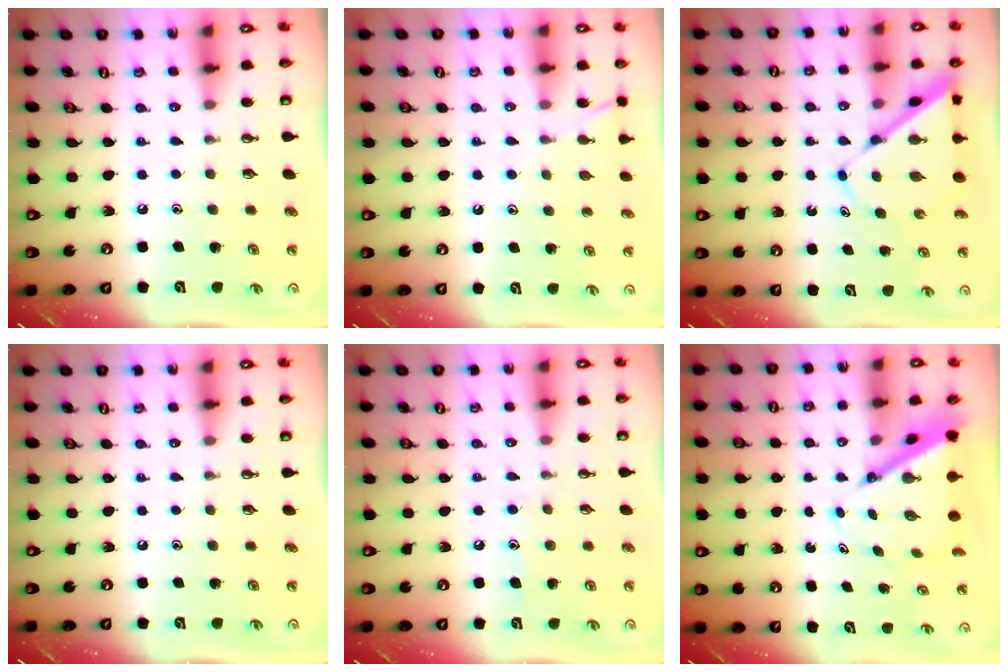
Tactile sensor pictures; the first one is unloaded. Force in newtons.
{"total": 5.4, "press": 5.3, "slide": 0.6}
{"total": 7.5, "press": 7.4, "slide": 0.5}
{"total": 0.0}
{"total": 5.7, "press": 5.6, "slide": 0.6}
{"total": 6.8, "press": 6.8, "slide": 0.4}